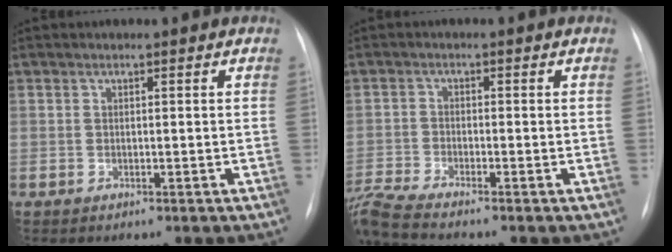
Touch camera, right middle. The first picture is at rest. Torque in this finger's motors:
{"motor_torque": [0.21, -1.14, 0.00, 0.05]}